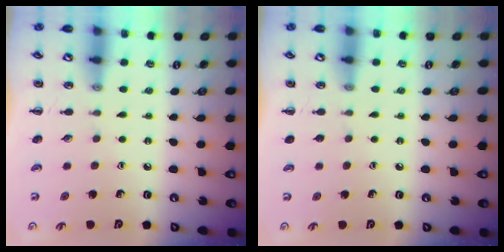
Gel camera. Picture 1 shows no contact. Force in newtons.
{"total": 0.0}